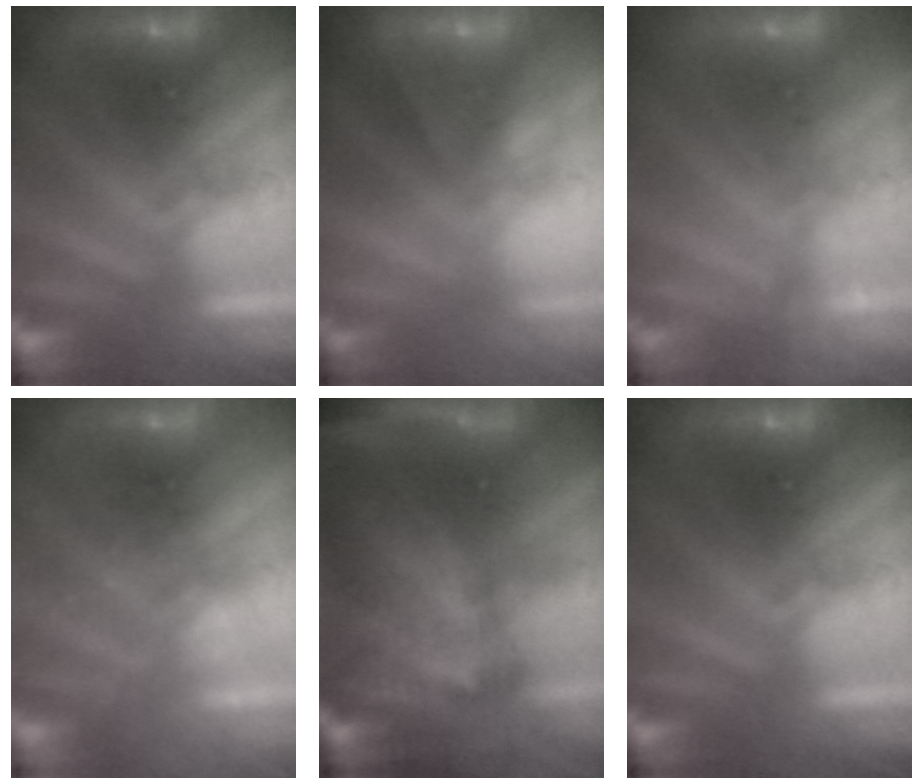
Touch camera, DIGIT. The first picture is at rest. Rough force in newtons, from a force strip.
{"total": 2.3}
{"total": 2.4}
{"total": 2.2}
{"total": 10.9}
{"total": 0.0}